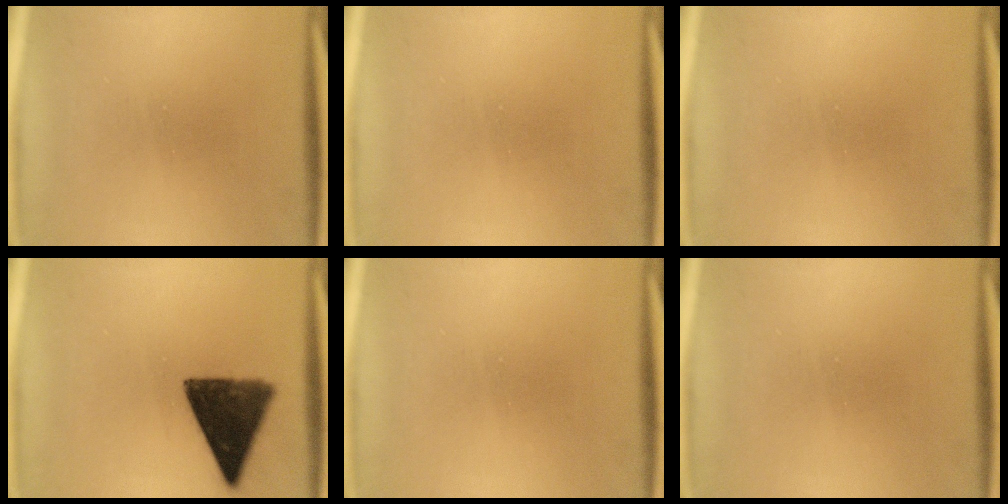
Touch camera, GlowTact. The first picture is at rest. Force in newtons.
{"total": 0.0}
{"total": 0.0}
{"total": 12.5}
{"total": 0.0}
{"total": 0.0}